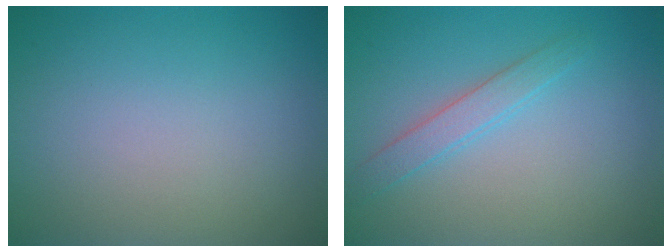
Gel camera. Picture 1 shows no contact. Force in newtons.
{"total": 2.0, "press": 2.0, "slide": 0.1}